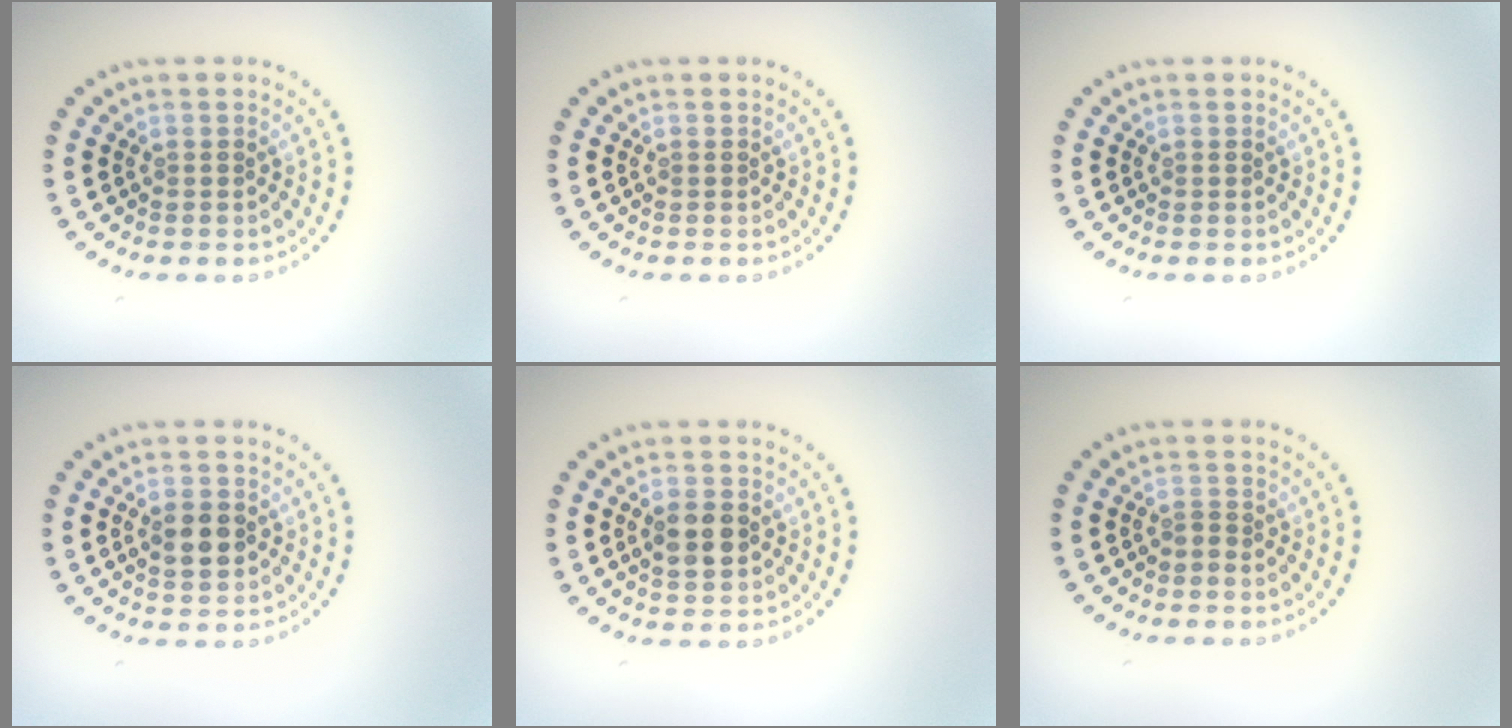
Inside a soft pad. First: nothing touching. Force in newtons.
{"total": 0.0}
{"total": 0.0}
{"total": 3.0, "press": 3.0, "slide": 0.1}
{"total": 2.9, "press": 2.9, "slide": 0.1}
{"total": 0.6, "press": 0.4, "slide": 0.5}